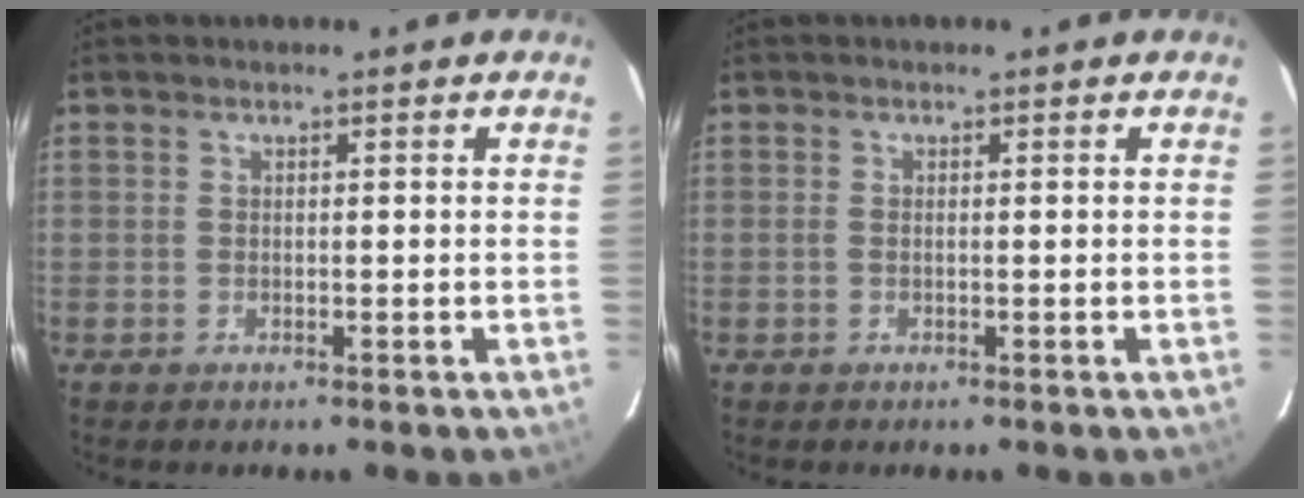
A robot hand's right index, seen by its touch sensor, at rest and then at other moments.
{"total": 0.6, "force": [-0.2, 0.0, 0.6], "torque": [-0.013, 0.001, -0.005]}